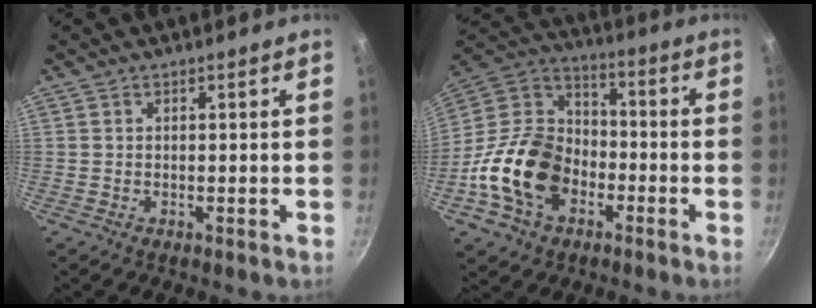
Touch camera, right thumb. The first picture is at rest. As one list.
[{"total": 19.6, "force": [-6.8, 14.0, 11.9], "torque": [-0.197, 0.051, -0.141]}]